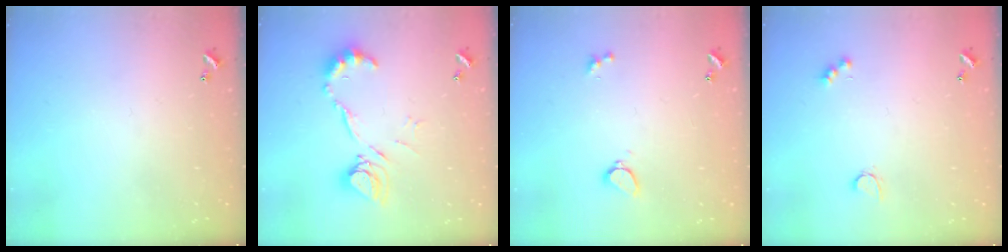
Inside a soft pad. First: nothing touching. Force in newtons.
{"total": 12.7, "press": 12.7, "slide": 1.2}
{"total": 2.9, "press": 2.6, "slide": 1.3}
{"total": 3.1, "press": 3.1, "slide": 0.6}